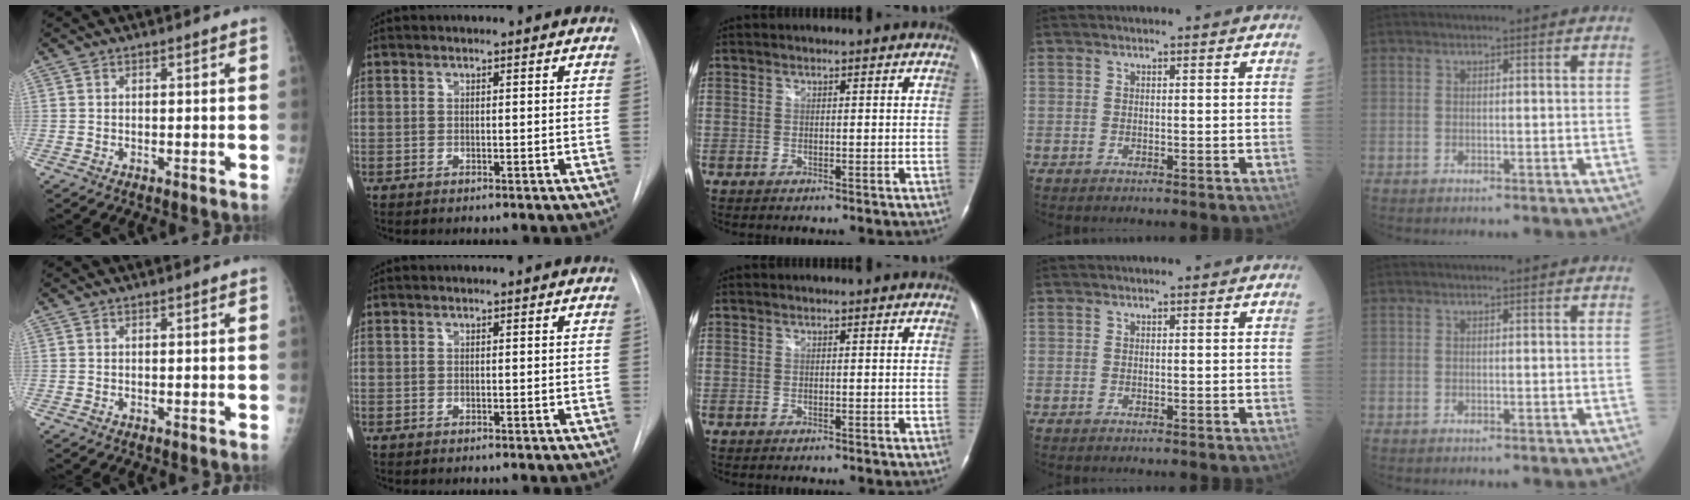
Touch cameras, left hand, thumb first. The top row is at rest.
{}